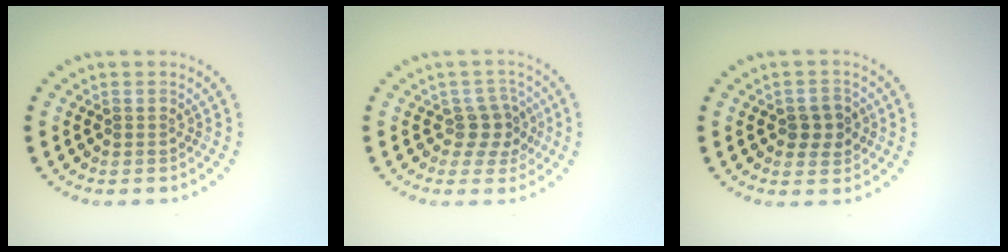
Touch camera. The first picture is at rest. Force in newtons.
{"total": 2.7, "press": 2.4, "slide": 1.3}
{"total": 2.5, "press": 2.5, "slide": 0.4}